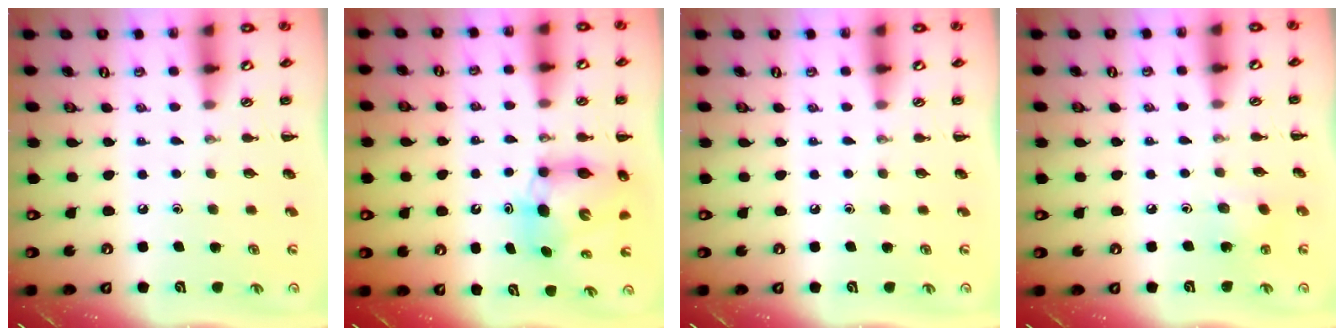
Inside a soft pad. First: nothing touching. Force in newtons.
{"total": 6.8, "press": 6.6, "slide": 1.8}
{"total": 0.0}
{"total": 3.4, "press": 3.3, "slide": 0.9}